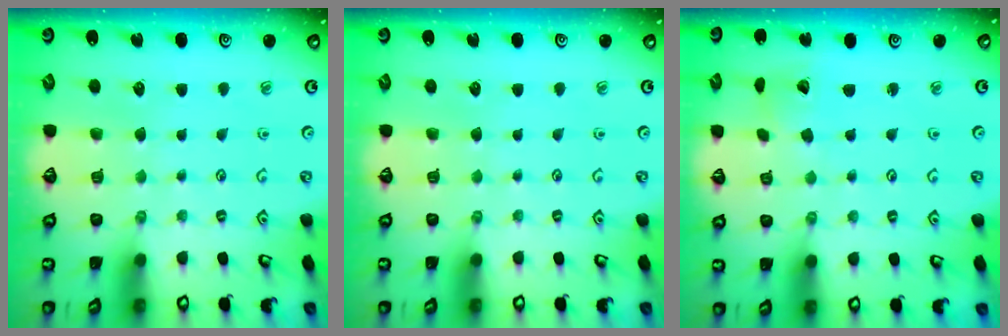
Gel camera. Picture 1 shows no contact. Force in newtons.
{"total": 0.0}
{"total": 2.8, "press": 2.8, "slide": 0.4}